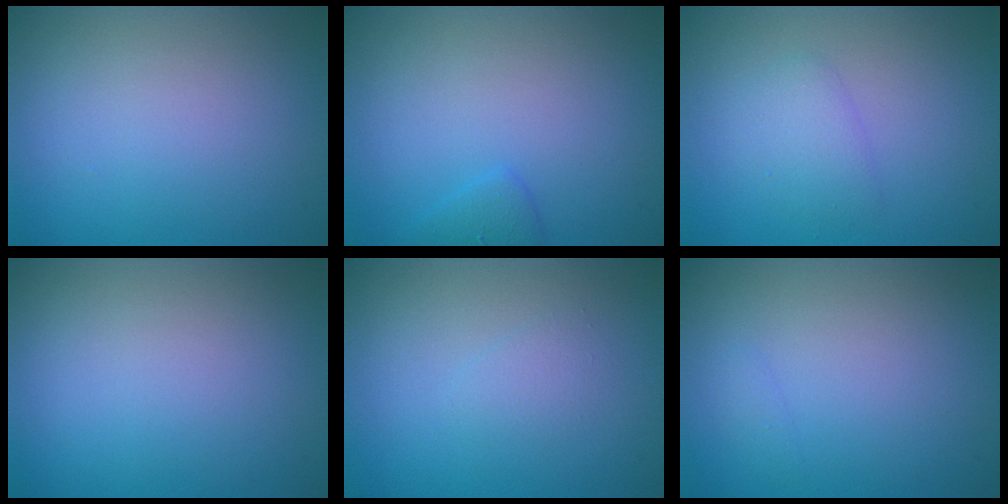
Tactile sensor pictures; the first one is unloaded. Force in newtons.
{"total": 1.2, "press": 1.2, "slide": 0.1}
{"total": 1.8, "press": 1.8, "slide": 0.1}
{"total": 0.0}
{"total": 1.1, "press": 1.1, "slide": 0.1}
{"total": 0.5, "press": 0.5, "slide": 0.0}